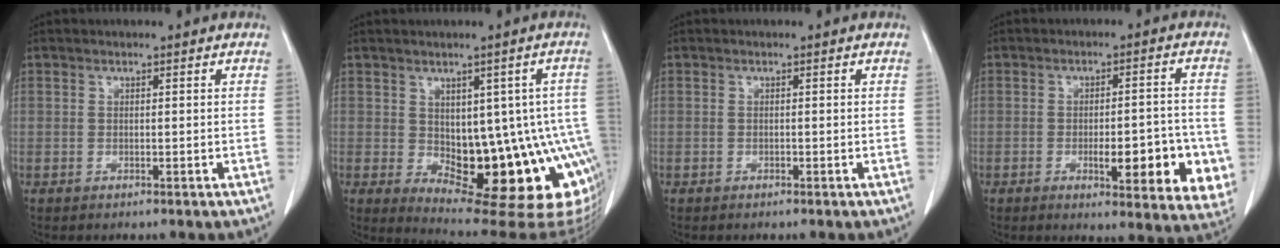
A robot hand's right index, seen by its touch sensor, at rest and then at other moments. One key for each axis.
{"total": 18.1, "fx": -3.7, "fy": 8.0, "fz": 15.8, "tx": -0.128, "ty": 0.018, "tz": -0.023}
{"total": 0.0}
{"total": 12.8, "fx": -3.4, "fy": 3.7, "fz": 11.8, "tx": -0.111, "ty": 0.002, "tz": -0.031}